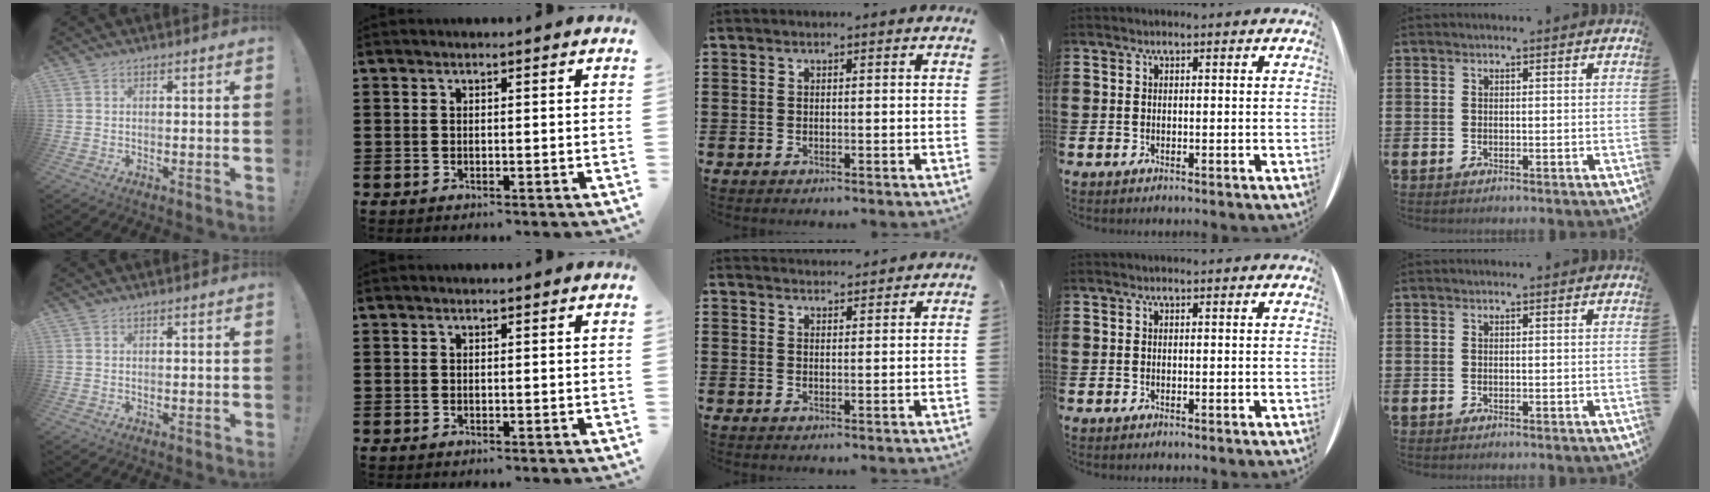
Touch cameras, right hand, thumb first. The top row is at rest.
{"middle": {"total": 2.2, "force": [2.2, 0.1, -0.1], "torque": [-0.004, 0.000, 0.044]}}